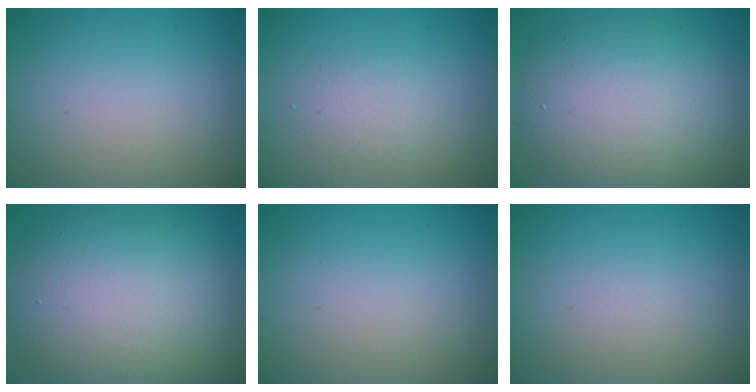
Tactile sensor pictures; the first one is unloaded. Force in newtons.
{"total": 1.5, "press": 1.5, "slide": 0.1}
{"total": 9.4, "press": 9.4, "slide": 0.2}
{"total": 12.4, "press": 12.4, "slide": 0.5}
{"total": 0.0}
{"total": 0.0}